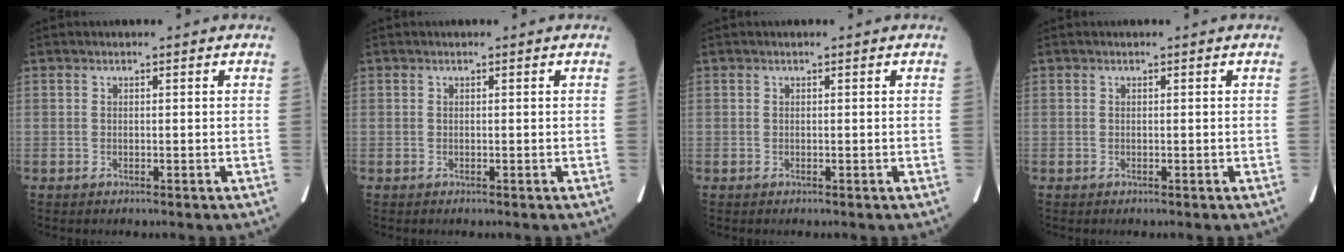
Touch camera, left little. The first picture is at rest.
{"total": 0.0}
{"total": 0.0}
{"total": 0.0}